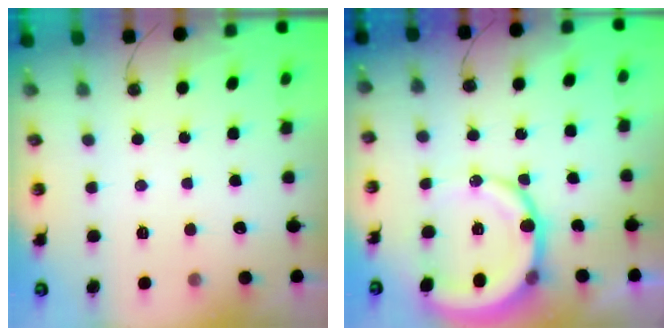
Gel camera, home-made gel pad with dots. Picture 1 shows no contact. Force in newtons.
{"total": 13.1, "press": 12.9, "slide": 2.6}